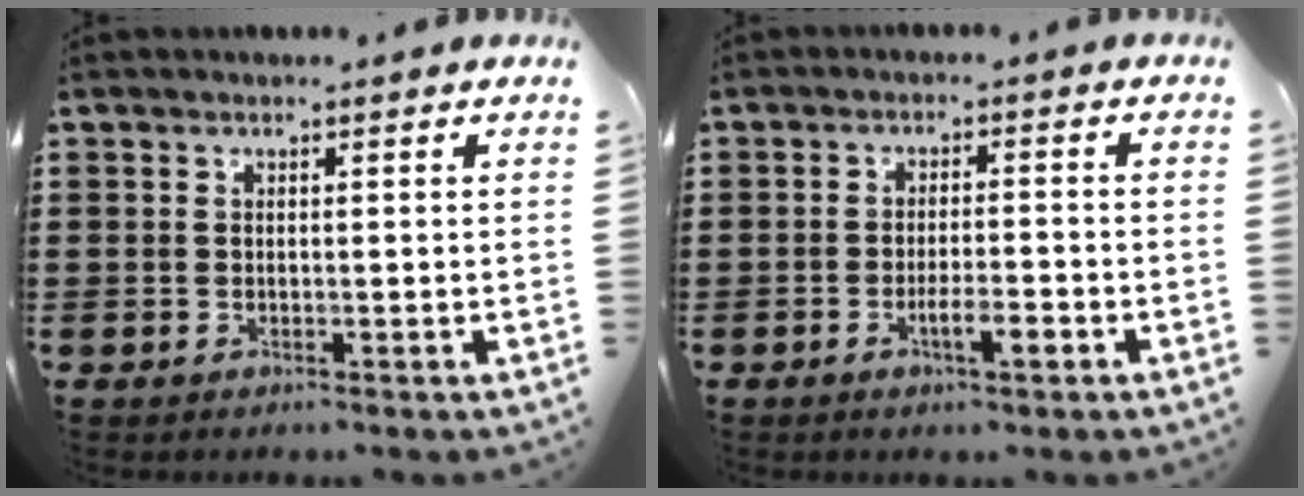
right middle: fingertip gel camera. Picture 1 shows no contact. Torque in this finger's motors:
{"motor_torque": [0.93, -0.19, 0.14, 0.07]}